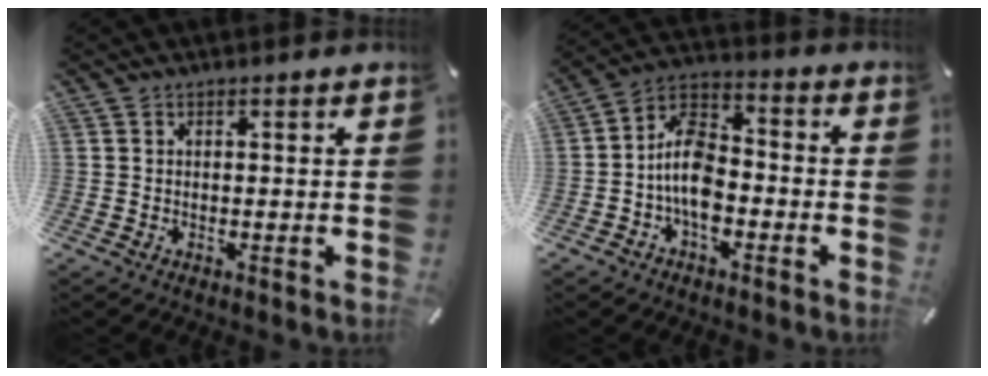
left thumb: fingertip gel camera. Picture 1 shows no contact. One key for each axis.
{"total": 10.7, "fx": -3.6, "fy": 6.6, "fz": 7.6, "tx": -0.156, "ty": 0.020, "tz": -0.065}